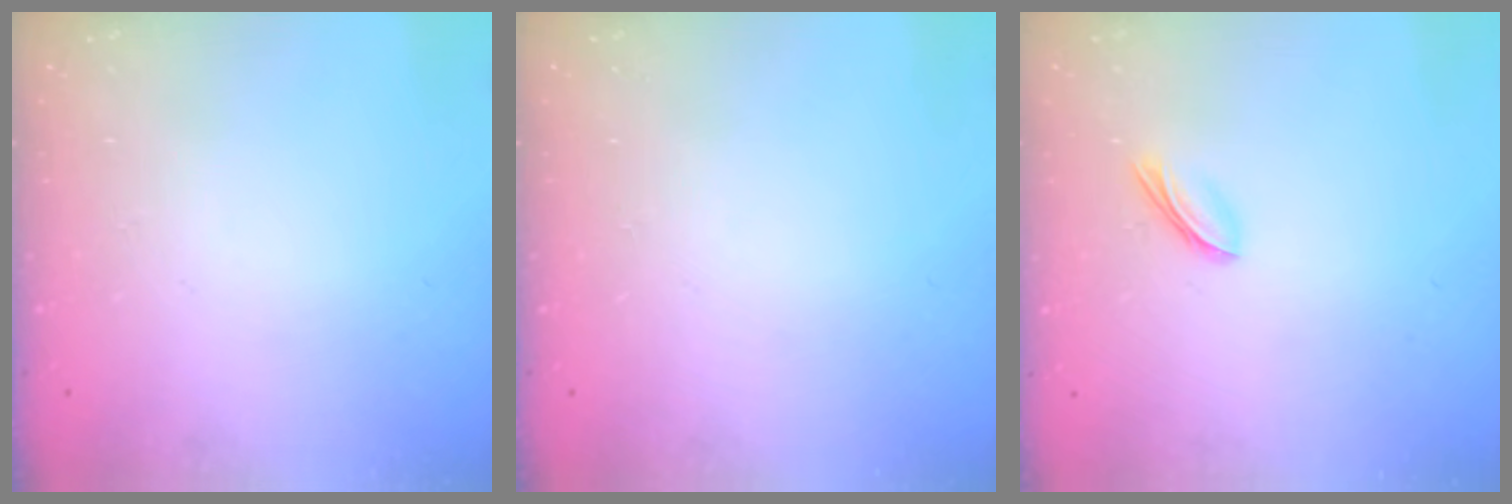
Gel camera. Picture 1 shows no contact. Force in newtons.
{"total": 0.0}
{"total": 3.7, "press": 3.7, "slide": 0.7}